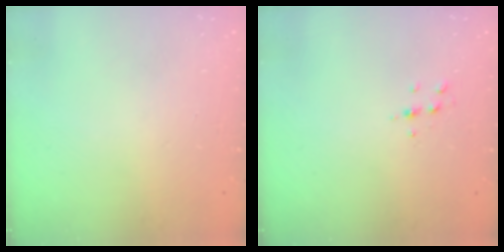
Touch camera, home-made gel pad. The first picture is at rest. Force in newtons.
{"total": 4.7, "press": 4.6, "slide": 1.0}